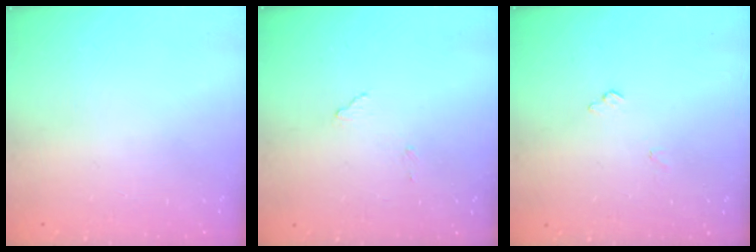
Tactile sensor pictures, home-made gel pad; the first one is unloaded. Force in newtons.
{"total": 7.3, "press": 7.2, "slide": 0.3}
{"total": 5.5, "press": 5.5, "slide": 0.5}